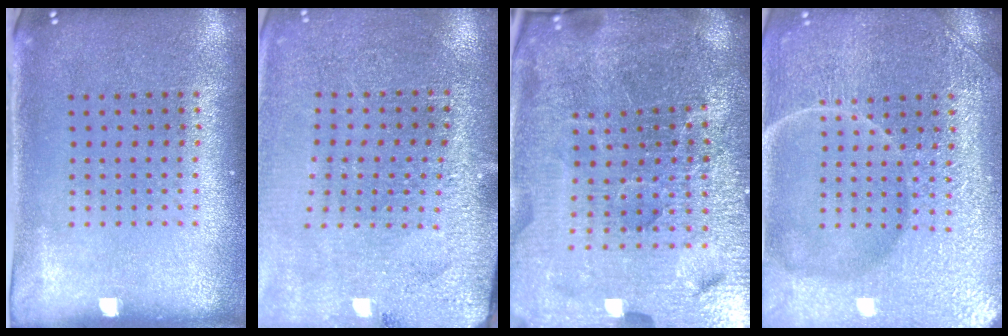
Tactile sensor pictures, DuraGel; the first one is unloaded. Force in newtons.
{"total": 2.8, "press": 2.8, "slide": 0.2}
{"total": 5.9, "press": 5.4, "slide": 2.4}
{"total": 6.9, "press": 6.9, "slide": 0.7}